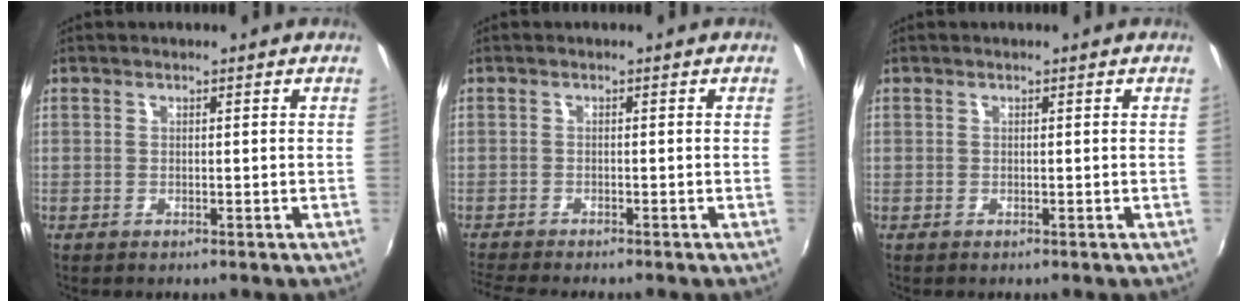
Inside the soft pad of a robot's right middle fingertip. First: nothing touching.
{"total": 4.6, "force": [-4.2, -0.1, 1.7], "torque": [-0.049, -0.022, -0.077]}
{"total": 0.0}